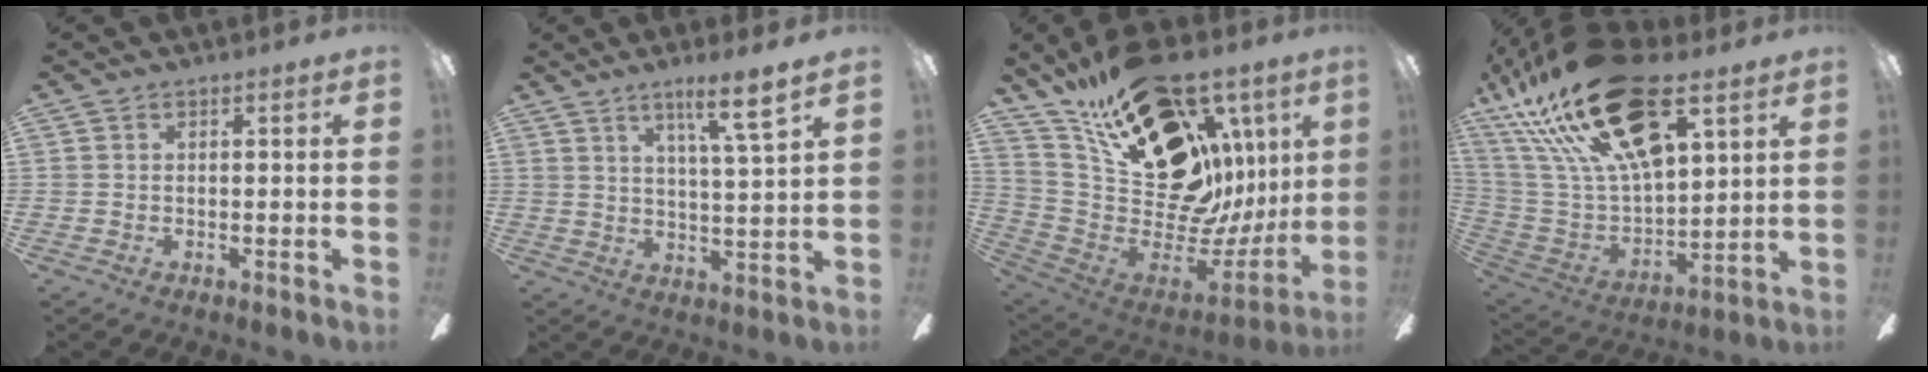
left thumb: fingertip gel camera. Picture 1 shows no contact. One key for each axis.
{"total": 8.6, "fx": 5.8, "fy": 0.4, "fz": 6.3, "tx": -0.095, "ty": -0.032, "tz": 0.089}
{"total": 31.3, "fx": 15.1, "fy": 18.3, "fz": 20.4, "tx": -0.310, "ty": -0.111, "tz": 0.311}
{"total": 30.3, "fx": 16.8, "fy": 13.3, "fz": 21.4, "tx": -0.420, "ty": -0.090, "tz": 0.287}